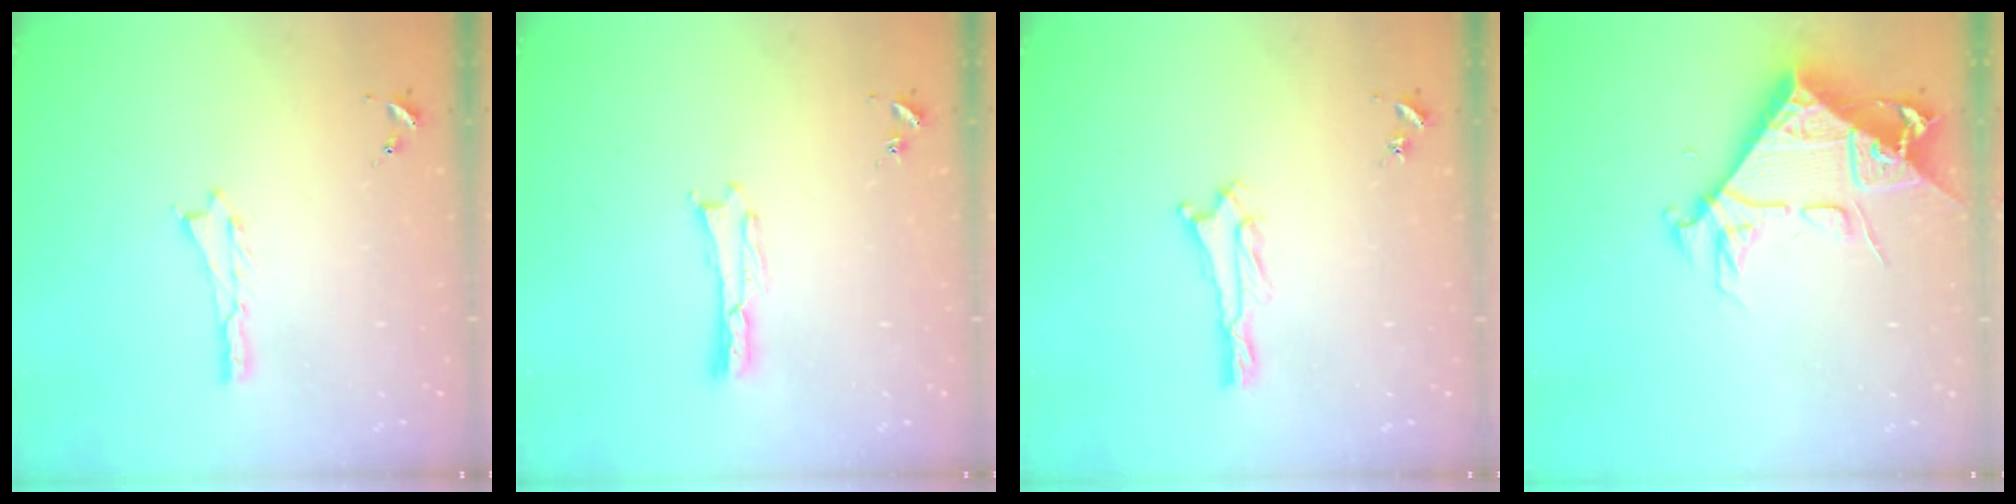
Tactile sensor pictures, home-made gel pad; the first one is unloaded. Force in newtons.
{"total": 0.0}
{"total": 0.7, "press": 0.7, "slide": 0.1}
{"total": 8.4, "press": 8.3, "slide": 0.9}